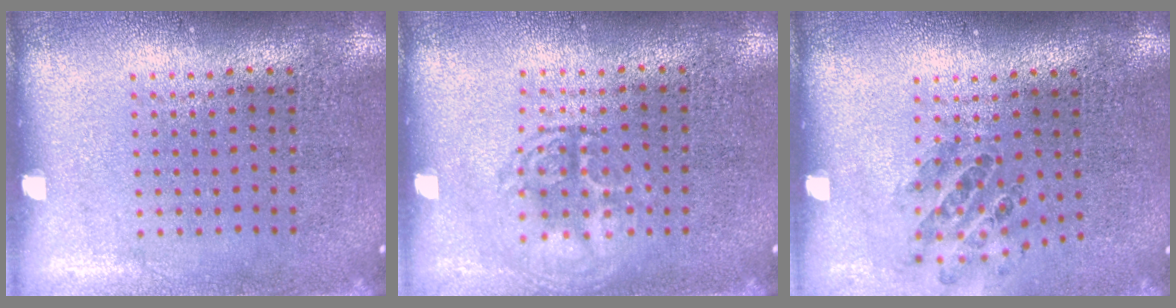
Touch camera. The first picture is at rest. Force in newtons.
{"total": 1.3, "press": 1.3, "slide": 0.1}
{"total": 0.8, "press": 0.8, "slide": 0.1}